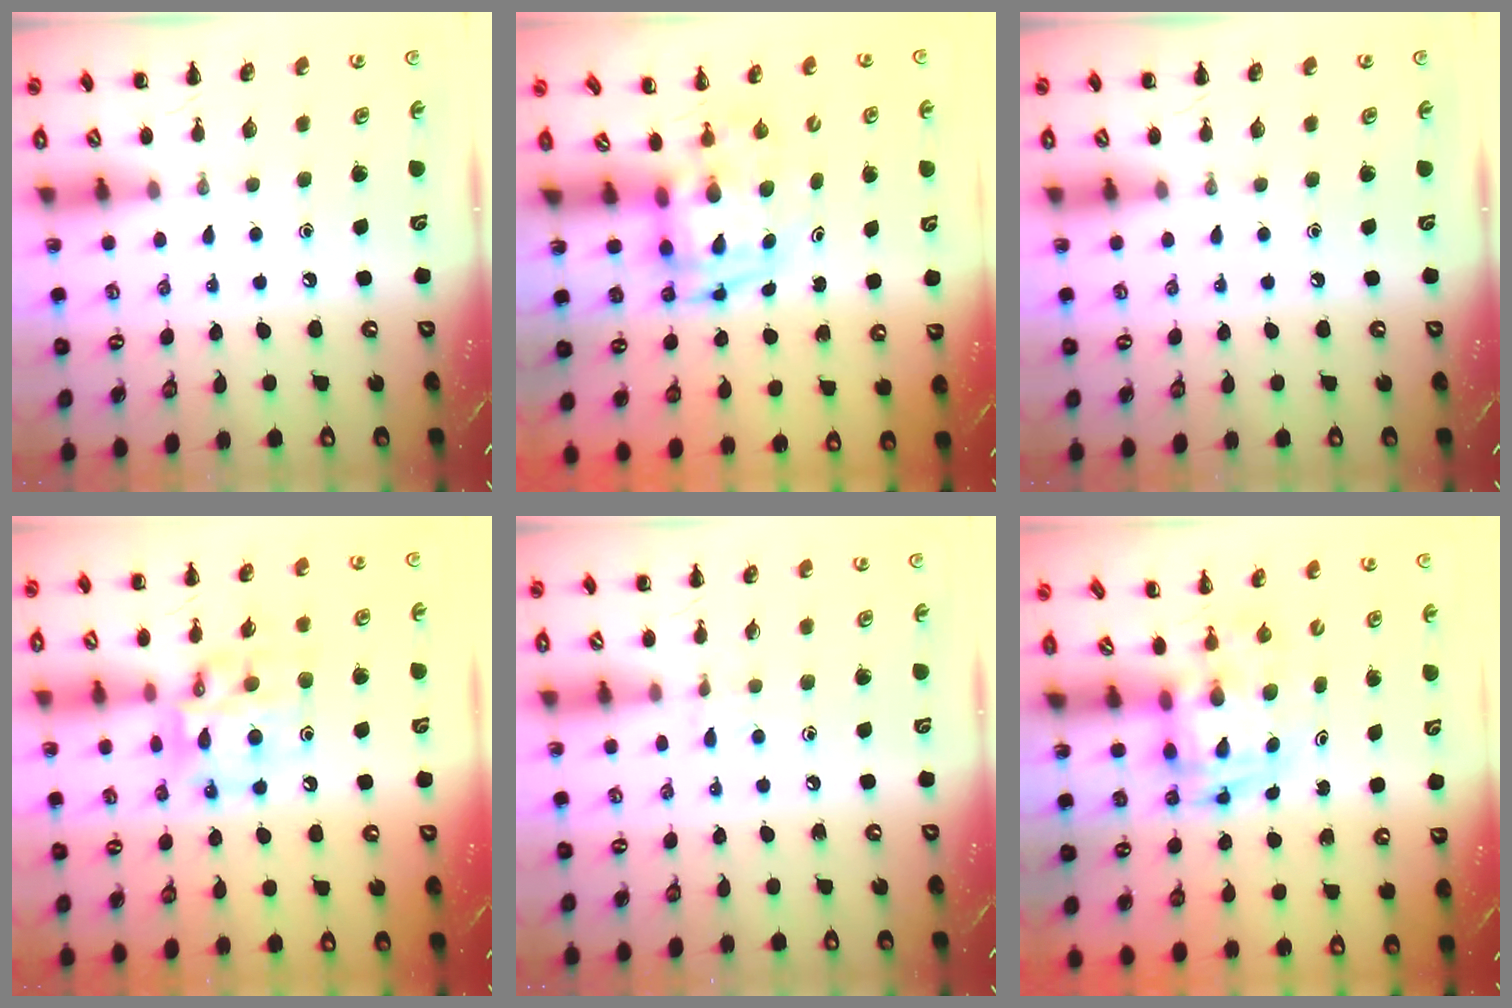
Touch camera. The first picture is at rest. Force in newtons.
{"total": 3.6, "press": 3.5, "slide": 0.7}
{"total": 0.0}
{"total": 13.2, "press": 12.9, "slide": 2.7}
{"total": 5.4, "press": 5.0, "slide": 2.1}
{"total": 3.6, "press": 3.5, "slide": 0.6}